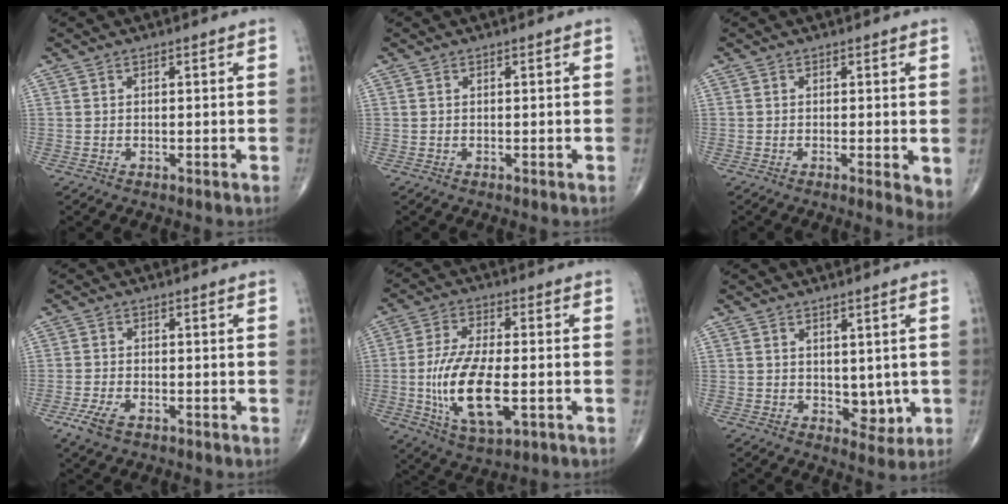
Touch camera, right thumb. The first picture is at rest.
{"total": 0.0}
{"total": 3.7, "force": [-0.4, 0.9, 3.5], "torque": [-0.048, -0.012, -0.011]}
{"total": 4.2, "force": [-2.5, 1.9, 2.8], "torque": [-0.064, 0.003, -0.047]}
{"total": 14.9, "force": [-2.9, 6.3, 13.1], "torque": [-0.253, -0.002, -0.047]}
{"total": 4.6, "force": [0.2, 3.1, 3.4], "torque": [-0.019, -0.012, 0.013]}